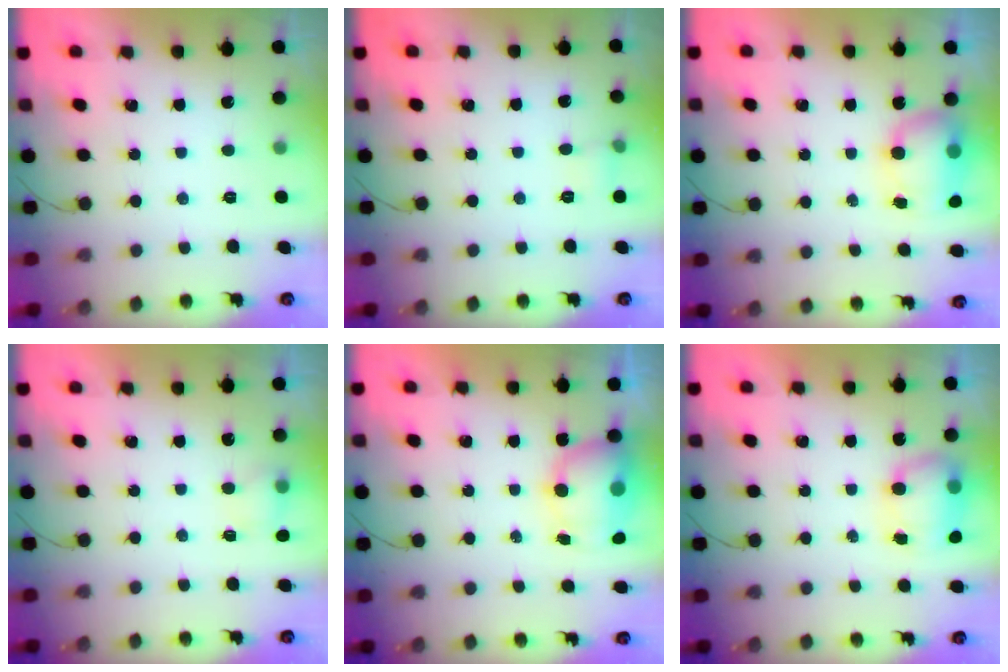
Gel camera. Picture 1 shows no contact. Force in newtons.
{"total": 4.2, "press": 4.0, "slide": 1.5}
{"total": 11.1, "press": 8.8, "slide": 6.8}
{"total": 4.4, "press": 4.1, "slide": 1.4}
{"total": 11.6, "press": 8.7, "slide": 7.6}
{"total": 7.2, "press": 7.1, "slide": 1.2}